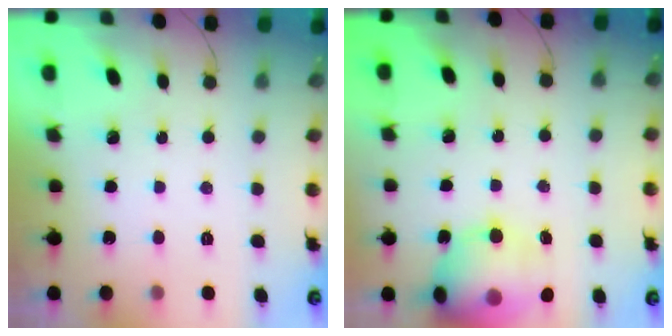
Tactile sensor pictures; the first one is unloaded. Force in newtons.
{"total": 15.8, "press": 15.7, "slide": 2.3}